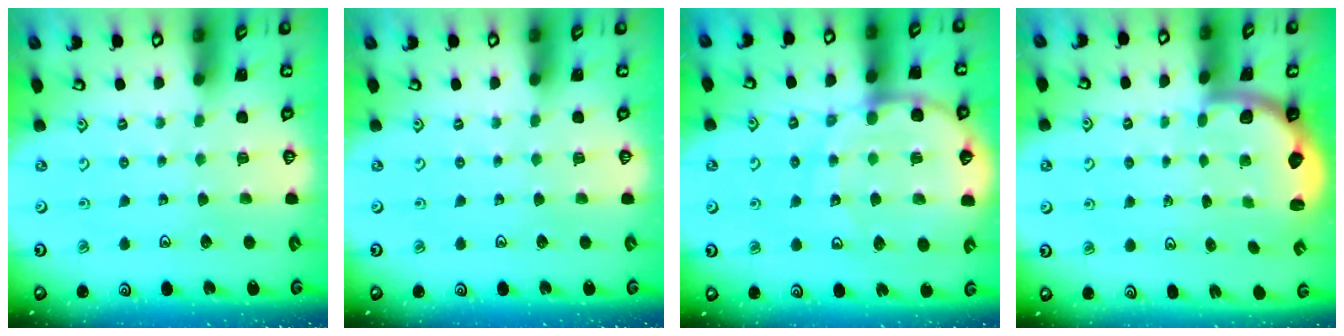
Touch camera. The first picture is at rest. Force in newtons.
{"total": 0.0}
{"total": 15.2, "press": 14.9, "slide": 3.1}
{"total": 2.4, "press": 1.7, "slide": 1.6}